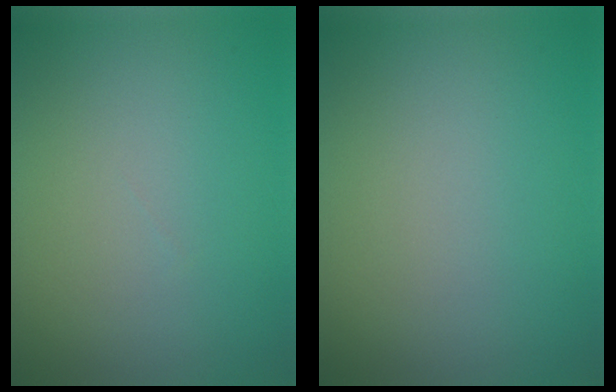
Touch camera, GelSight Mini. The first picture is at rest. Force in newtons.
{"total": 0.0}